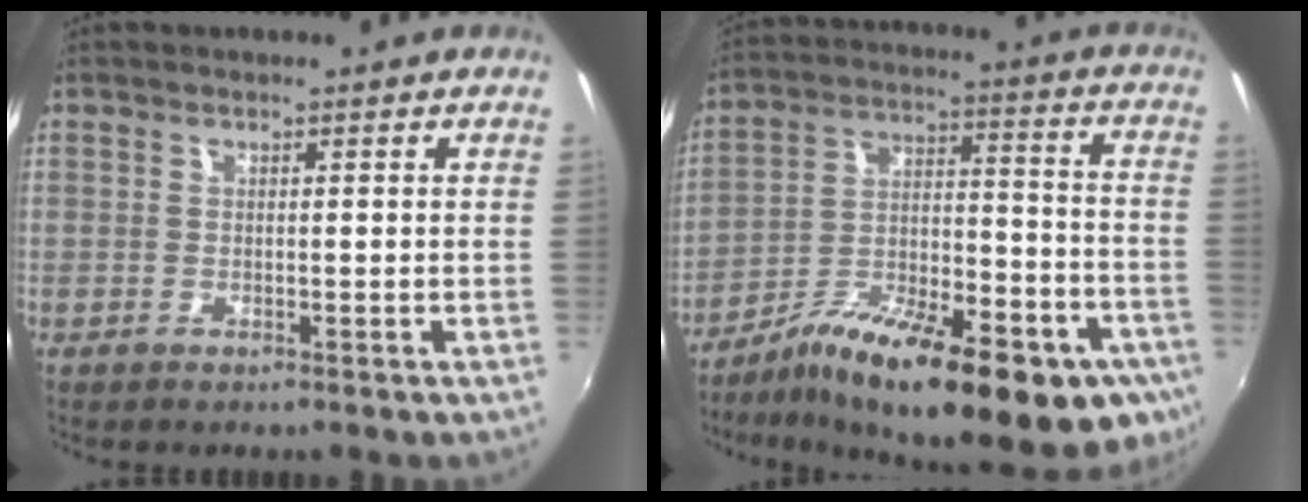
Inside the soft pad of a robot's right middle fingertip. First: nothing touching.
{"total": 27.6, "force": [-16.6, 9.1, 20.1], "torque": [-0.301, -0.023, -0.244]}